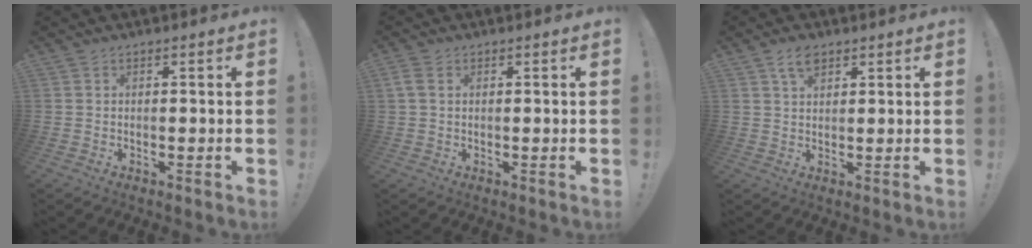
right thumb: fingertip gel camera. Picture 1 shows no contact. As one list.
[{"total": 2.6, "force": [0.9, 1.6, 1.8], "torque": [-0.041, 0.006, 0.019]}, {"total": 4.7, "force": [2.7, 2.5, 2.8], "torque": [-0.047, -0.005, 0.048]}]